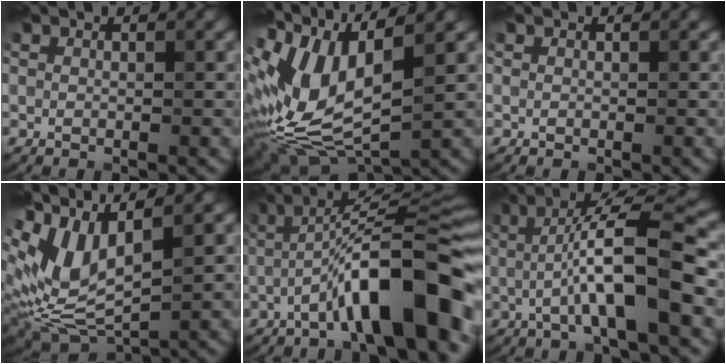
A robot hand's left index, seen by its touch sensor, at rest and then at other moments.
{"total": 10.9, "force": [1.9, 5.3, 9.3], "torque": [-0.211, 0.004, 0.033]}
{"total": 0.0}
{"total": 8.1, "force": [3.8, 3.1, 6.4], "torque": [-0.146, 0.002, 0.072]}
{"total": 11.1, "force": [-4.4, 1.8, 10.0], "torque": [-0.145, 0.030, -0.078]}
{"total": 7.9, "force": [-1.1, 0.9, 7.8], "torque": [-0.123, 0.019, -0.024]}